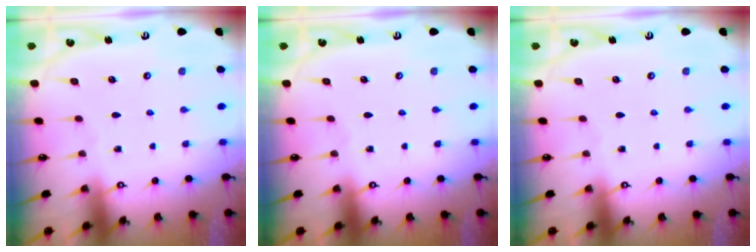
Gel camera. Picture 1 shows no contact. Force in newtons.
{"total": 0.0}
{"total": 0.0}